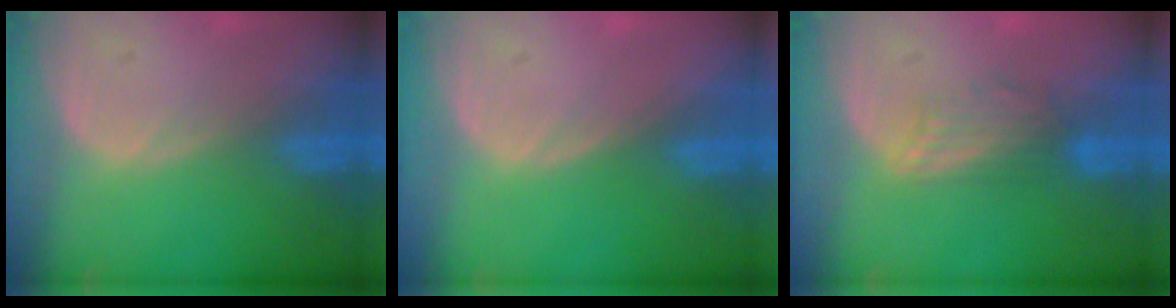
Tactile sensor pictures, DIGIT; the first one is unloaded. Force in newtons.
{"total": 0.0}
{"total": 3.6, "press": 3.2, "slide": 1.7}